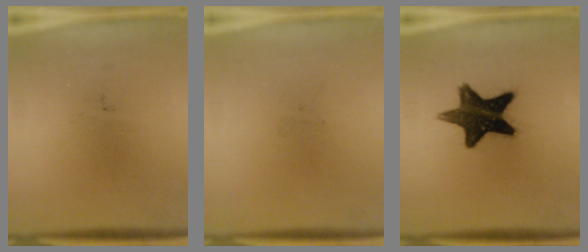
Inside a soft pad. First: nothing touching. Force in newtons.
{"total": 0.0}
{"total": 14.8}